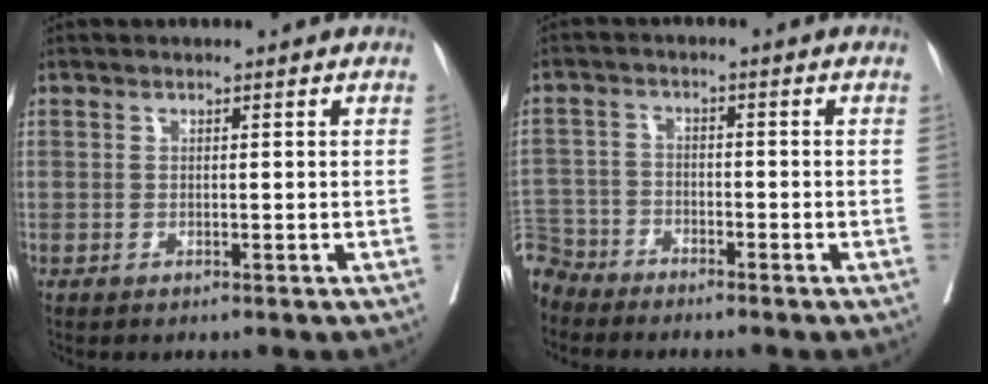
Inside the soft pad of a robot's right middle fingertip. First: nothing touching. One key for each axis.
{"total": 6.0, "fx": -5.6, "fy": 2.0, "fz": -0.7, "tx": 0.019, "ty": -0.001, "tz": -0.115}